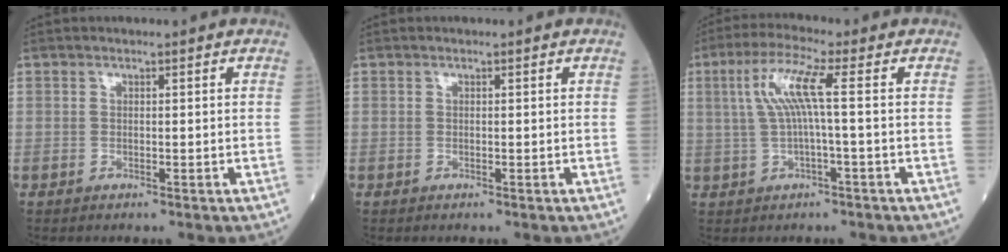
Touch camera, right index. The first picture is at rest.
{"total": 0.0}
{"total": 6.8, "force": [1.0, -0.3, 6.7], "torque": [-0.138, 0.020, 0.022]}